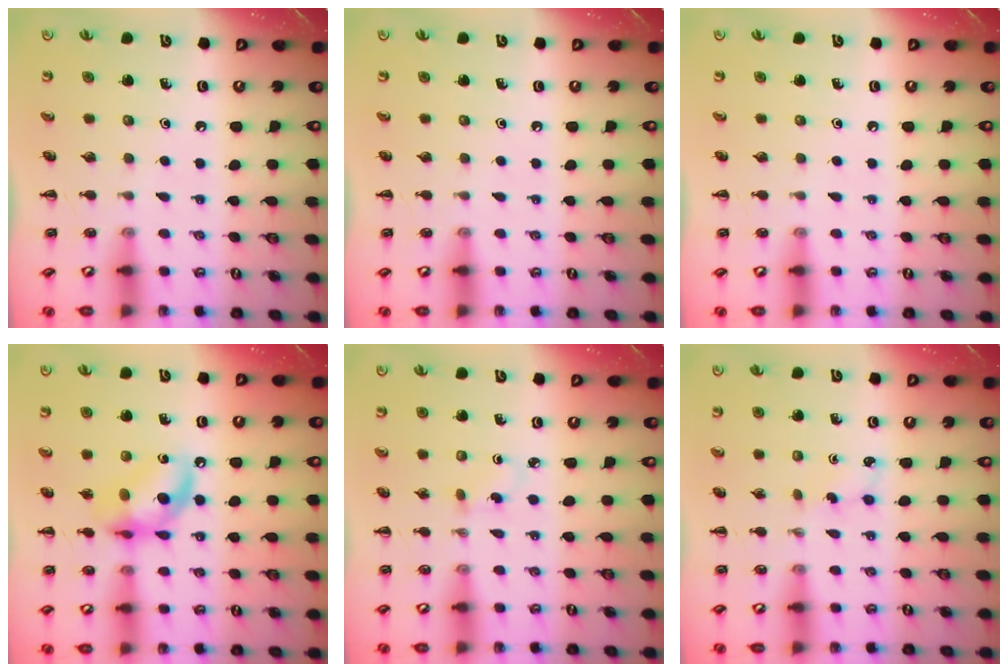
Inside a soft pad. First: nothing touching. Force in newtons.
{"total": 0.0}
{"total": 0.0}
{"total": 12.7, "press": 12.4, "slide": 2.8}
{"total": 2.4, "press": 2.2, "slide": 0.9}
{"total": 2.6, "press": 2.5, "slide": 0.8}